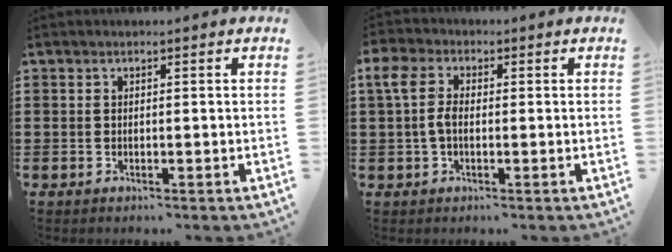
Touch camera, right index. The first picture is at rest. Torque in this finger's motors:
{"motor_torque": [1.02, -0.02, 0.55, 0.16]}